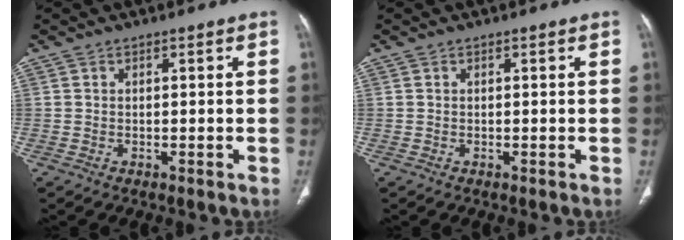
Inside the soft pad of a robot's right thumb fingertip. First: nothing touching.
{"total": 0.0}